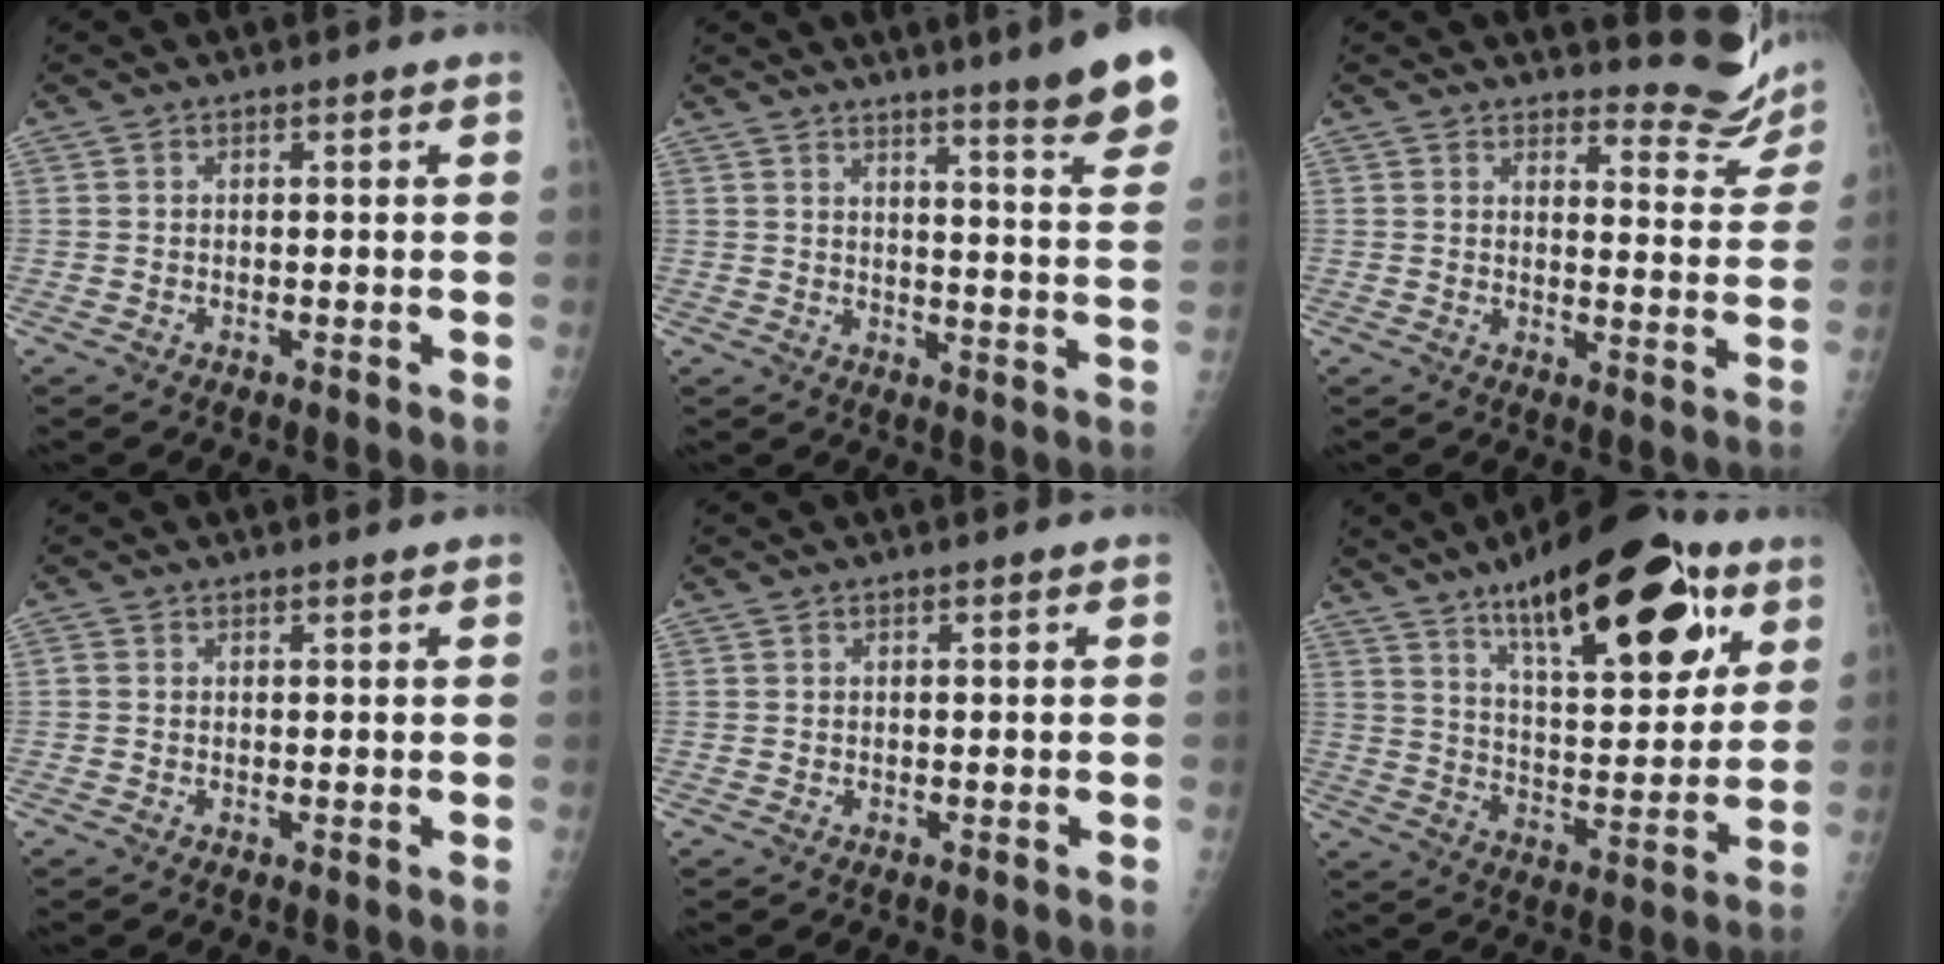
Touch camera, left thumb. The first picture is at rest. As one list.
[{"total": 14.7, "force": [10.8, 0.5, 10.0], "torque": [-0.107, -0.068, 0.126]}, {"total": 9.3, "force": [9.1, 1.9, -0.1], "torque": [0.029, -0.103, 0.096]}, {"total": 0.6, "force": [0.2, 0.4, 0.4], "torque": [-0.007, -0.001, 0.001]}, {"total": 0.0}, {"total": 25.6, "force": [13.7, 9.4, 19.5], "torque": [-0.255, -0.041, 0.213]}]